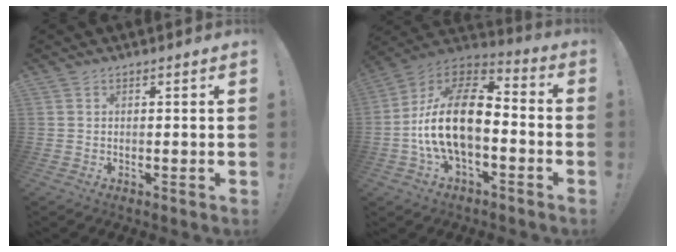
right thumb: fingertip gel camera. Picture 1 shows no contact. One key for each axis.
{"total": 19.2, "fx": -2.9, "fy": 10.2, "fz": 16.0, "tx": -0.296, "ty": 0.020, "tz": -0.047}